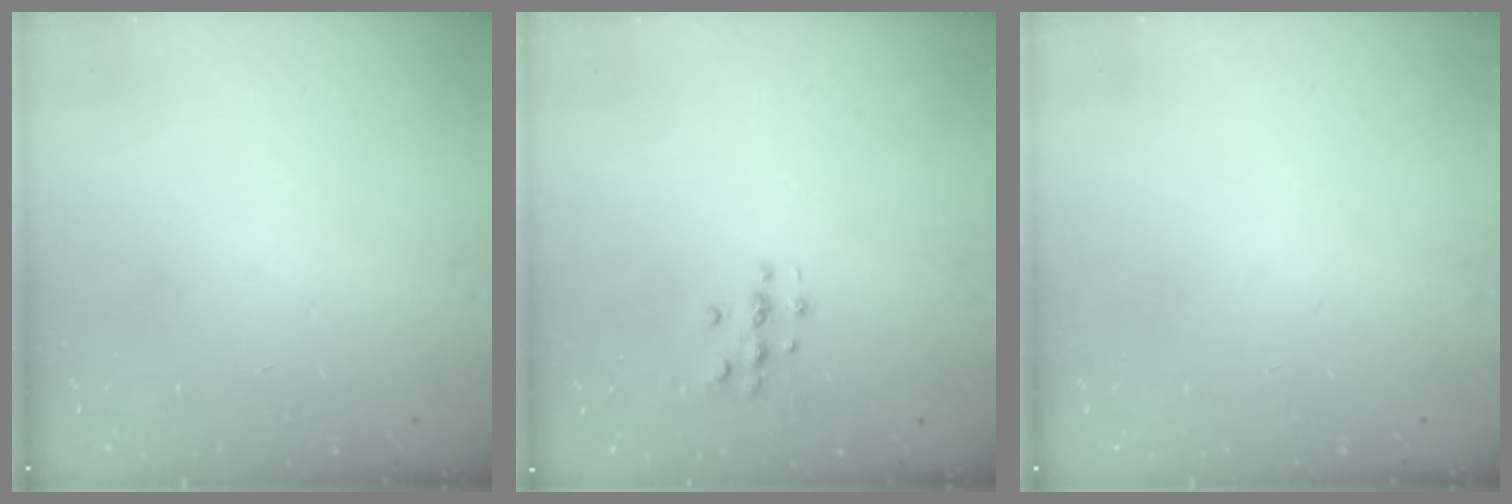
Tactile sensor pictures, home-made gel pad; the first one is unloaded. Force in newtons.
{"total": 3.6, "press": 3.6, "slide": 0.5}
{"total": 0.0}